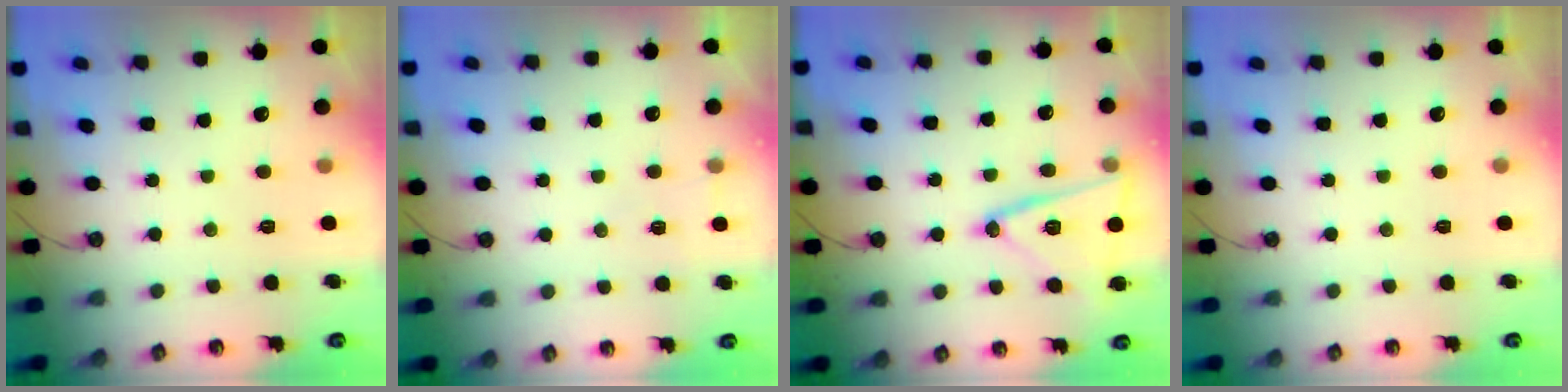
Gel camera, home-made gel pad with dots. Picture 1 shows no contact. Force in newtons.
{"total": 5.0, "press": 2.7, "slide": 4.2}
{"total": 16.1, "press": 16.1, "slide": 0.6}
{"total": 0.0}